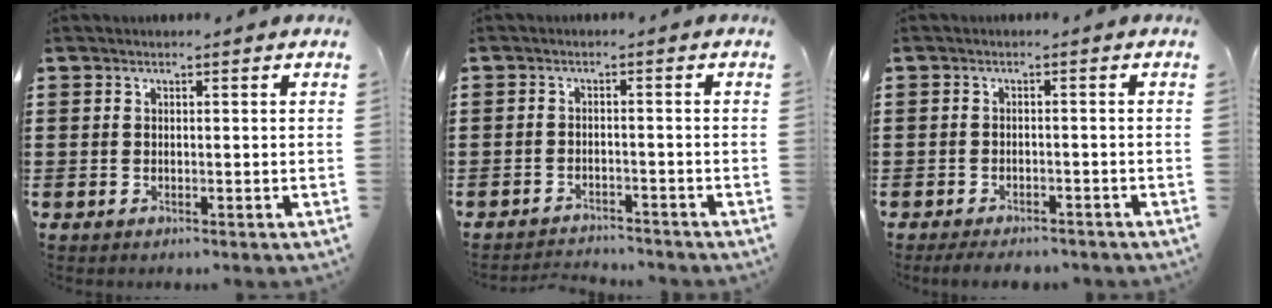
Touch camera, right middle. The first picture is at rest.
{"total": 2.4, "force": [-2.4, 0.2, -0.1], "torque": [-0.006, 0.000, -0.052]}
{"total": 2.2, "force": [-2.2, 0.4, 0.3], "torque": [-0.010, 0.000, -0.045]}